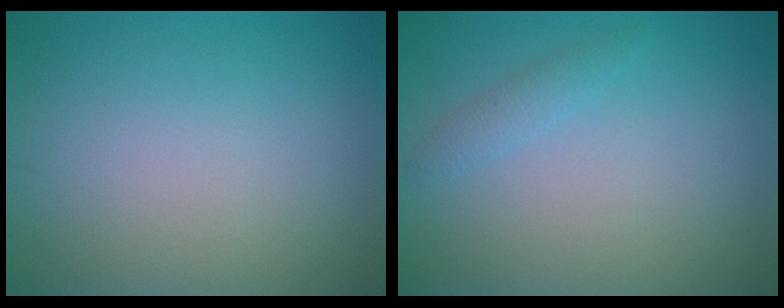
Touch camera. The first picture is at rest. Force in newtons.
{"total": 1.1, "press": 1.1, "slide": 0.1}